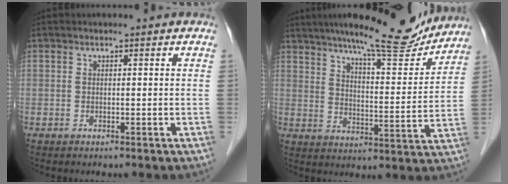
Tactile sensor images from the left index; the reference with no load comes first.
{"total": 17.4, "force": [15.1, 2.1, 8.4], "torque": [-0.123, -0.009, 0.214]}